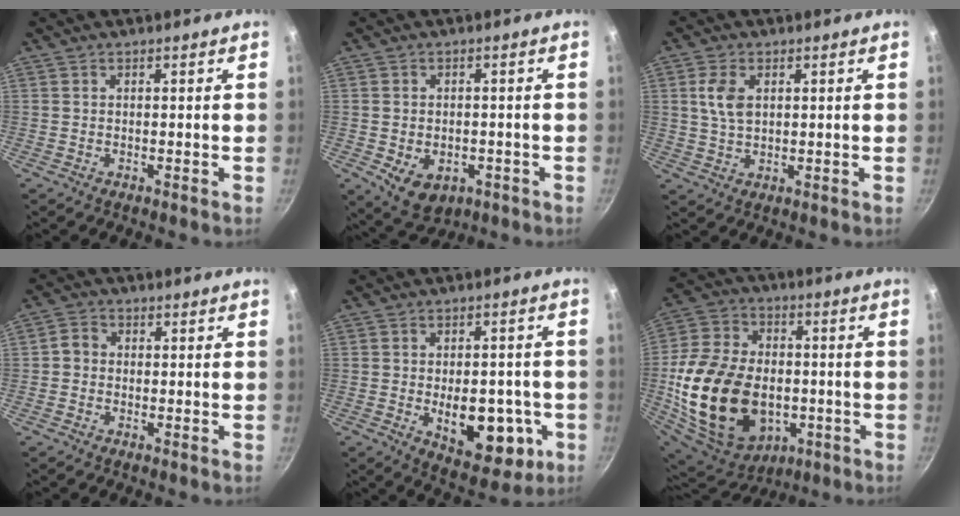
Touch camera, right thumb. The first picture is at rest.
{"total": 7.7, "force": [-2.3, 5.5, 4.9], "torque": [-0.055, 0.000, -0.019]}
{"total": 5.5, "force": [1.5, 3.3, 4.1], "torque": [-0.076, 0.000, 0.029]}
{"total": 2.8, "force": [-0.3, 2.5, 1.3], "torque": [-0.017, 0.008, -0.015]}
{"total": 14.7, "force": [-3.4, 8.4, 11.6], "torque": [-0.115, -0.004, -0.032]}
{"total": 27.6, "force": [-4.5, 18.9, 19.6], "torque": [-0.367, 0.023, -0.062]}